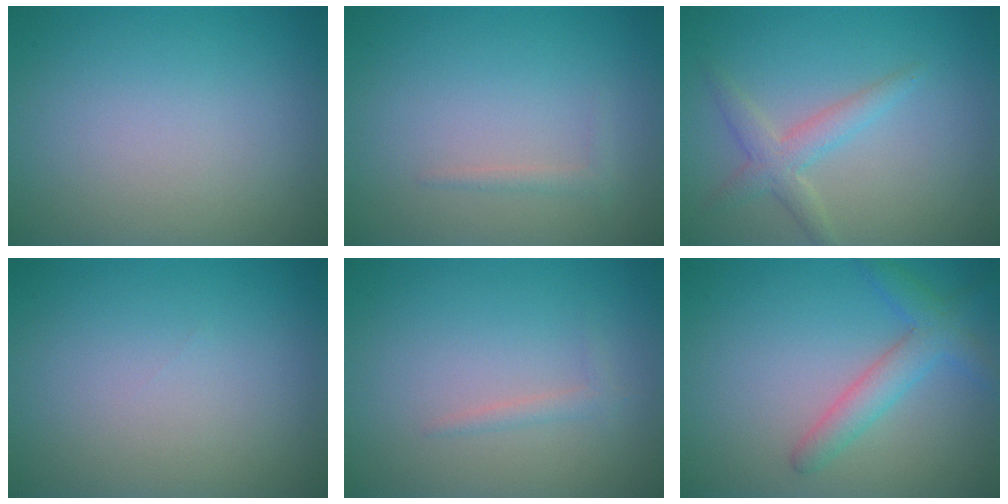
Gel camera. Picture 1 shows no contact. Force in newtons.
{"total": 0.8, "press": 0.8, "slide": 0.0}
{"total": 2.5, "press": 2.5, "slide": 0.1}
{"total": 0.0}
{"total": 1.0, "press": 1.0, "slide": 0.1}
{"total": 2.2, "press": 2.2, "slide": 0.2}